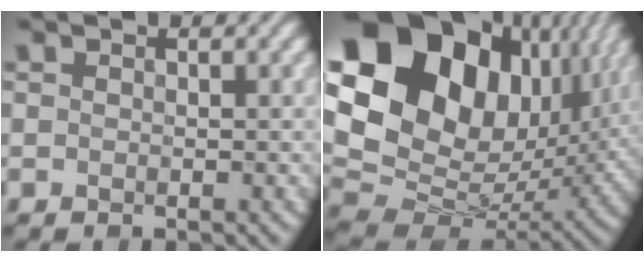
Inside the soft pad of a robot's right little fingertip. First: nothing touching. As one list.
[{"total": 19.4, "force": [7.0, 13.6, 12.0], "torque": [-0.267, 0.033, 0.133]}]